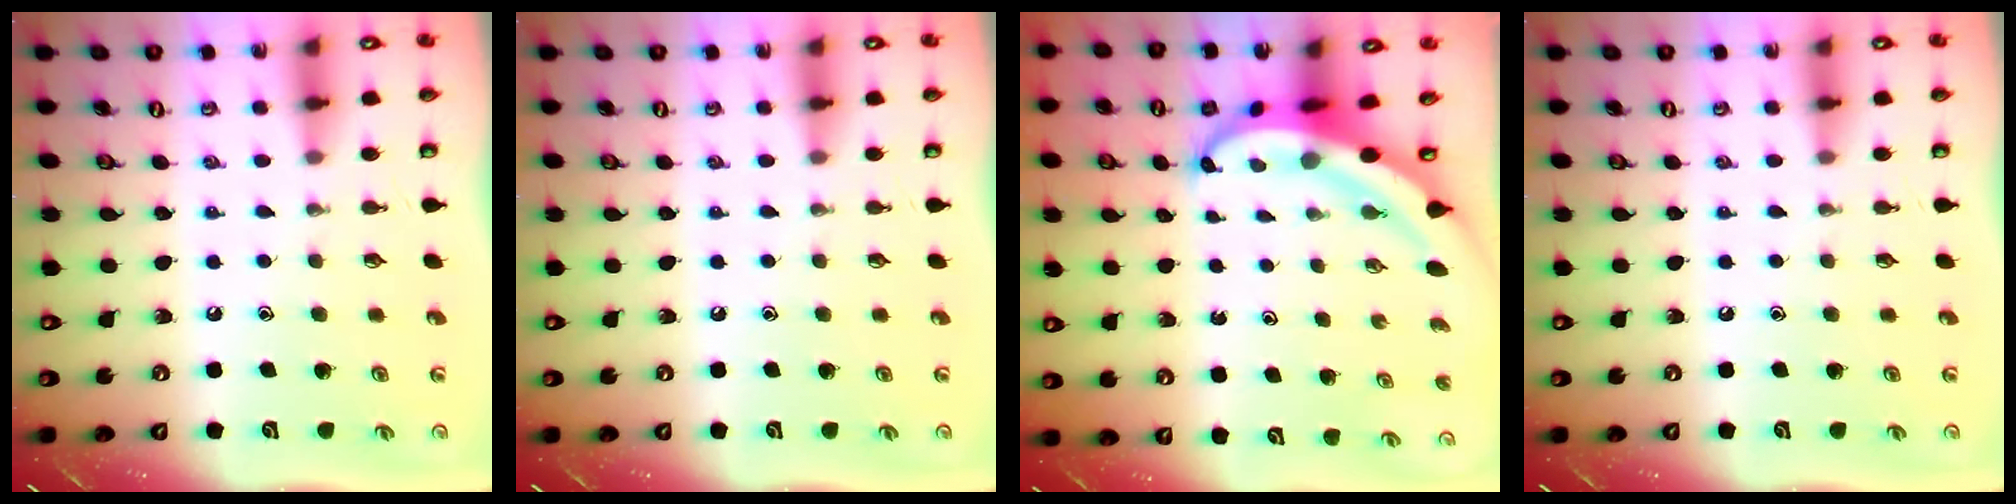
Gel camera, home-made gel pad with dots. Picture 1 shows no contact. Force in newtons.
{"total": 0.0}
{"total": 5.8, "press": 5.7, "slide": 0.7}
{"total": 0.0}